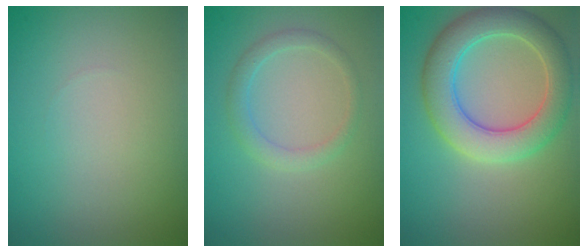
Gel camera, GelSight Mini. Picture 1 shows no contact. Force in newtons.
{"total": 1.8, "press": 1.8, "slide": 0.1}
{"total": 6.1, "press": 6.1, "slide": 0.4}